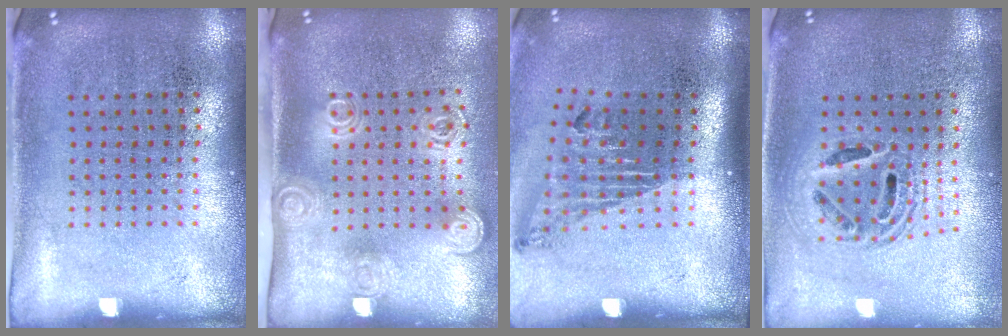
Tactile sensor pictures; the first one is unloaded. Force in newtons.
{"total": 2.0, "press": 1.5, "slide": 1.3}
{"total": 1.7, "press": 1.1, "slide": 1.3}
{"total": 1.7, "press": 1.4, "slide": 1.0}